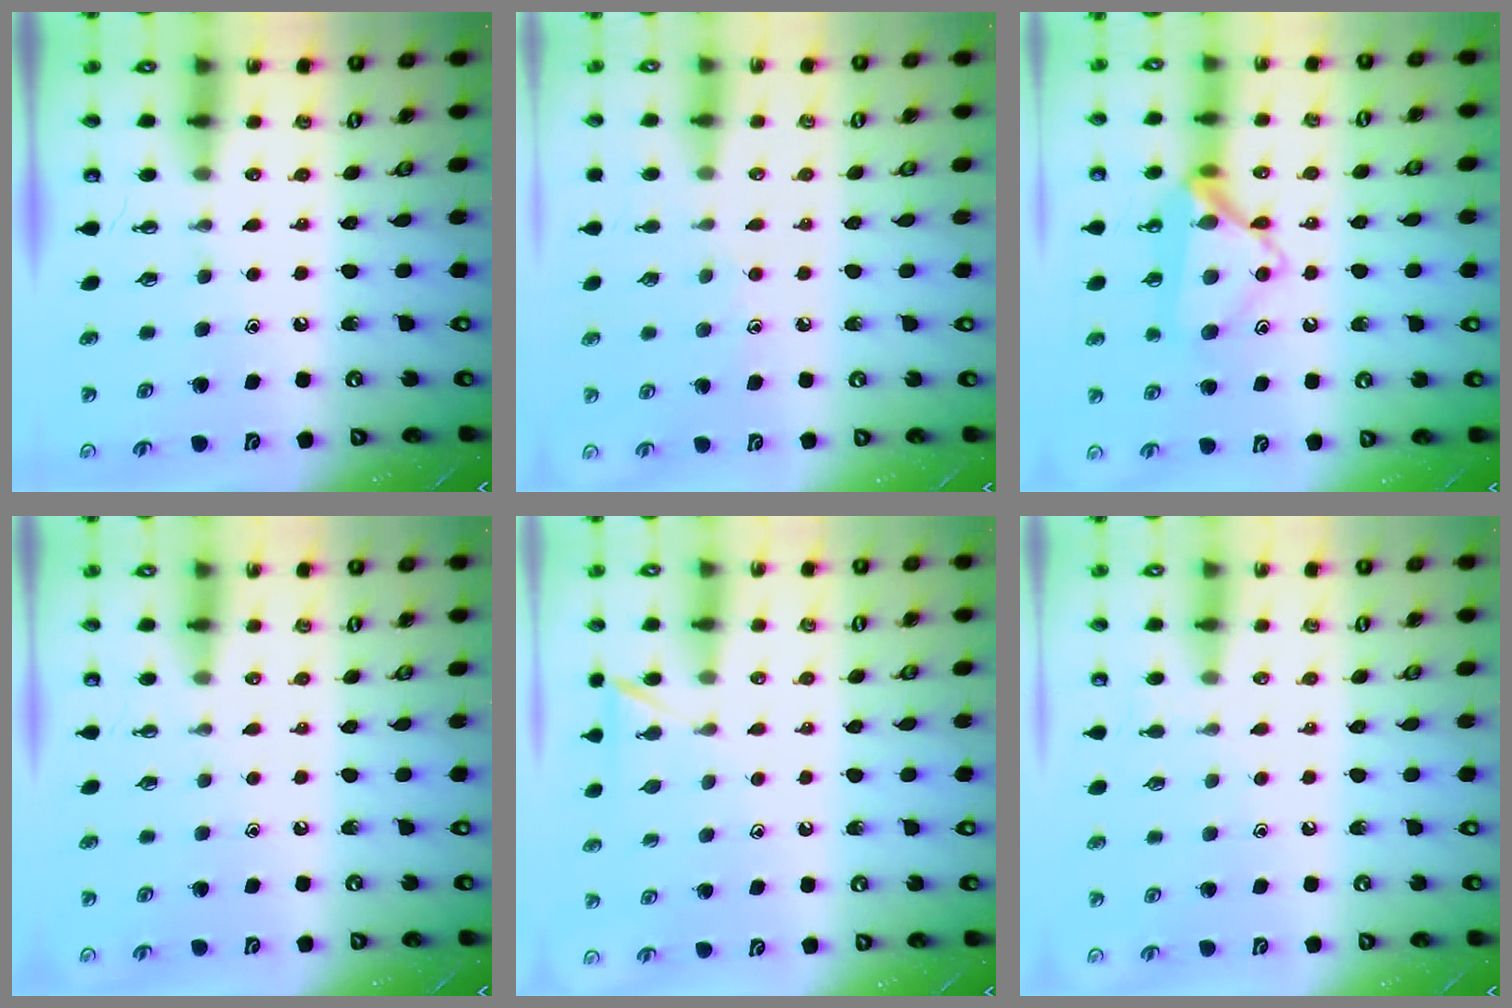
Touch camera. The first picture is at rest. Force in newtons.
{"total": 5.5, "press": 5.5, "slide": 0.5}
{"total": 15.3, "press": 15.3, "slide": 0.8}
{"total": 0.0}
{"total": 5.3, "press": 5.2, "slide": 0.6}
{"total": 4.0, "press": 4.0, "slide": 0.5}